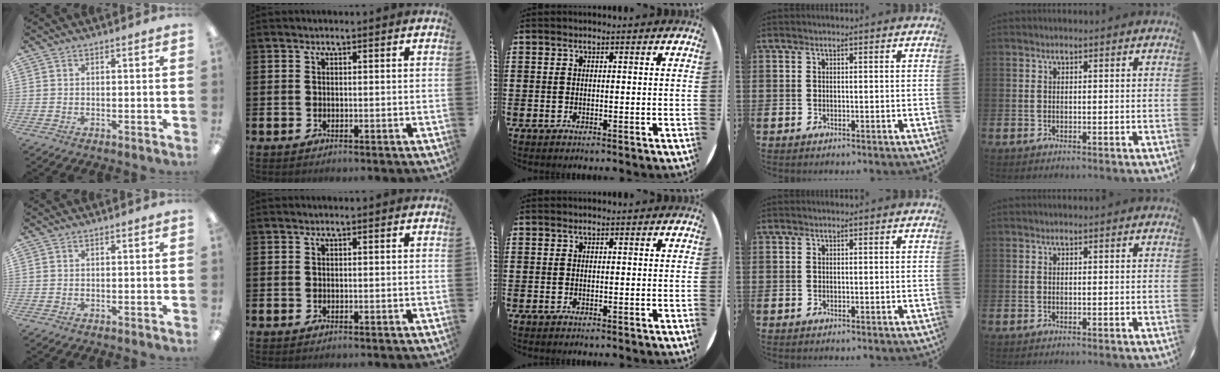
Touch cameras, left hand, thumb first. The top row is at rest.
{}